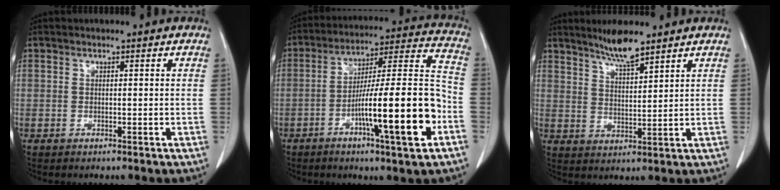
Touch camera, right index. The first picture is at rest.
{"total": 18.2, "force": [-6.5, 1.0, 17.0], "torque": [-0.264, 0.007, -0.100]}
{"total": 5.9, "force": [4.8, 0.3, 3.3], "torque": [-0.064, -0.003, 0.091]}